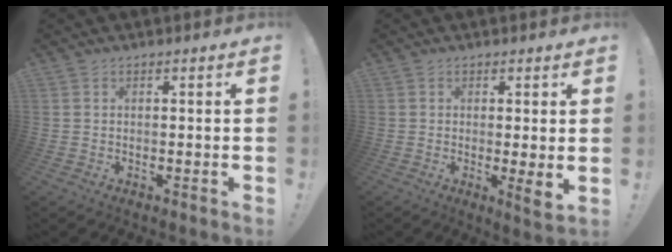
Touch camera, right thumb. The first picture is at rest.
{"total": 4.3, "force": [0.1, 0.1, 4.3], "torque": [-0.046, -0.019, 0.003]}